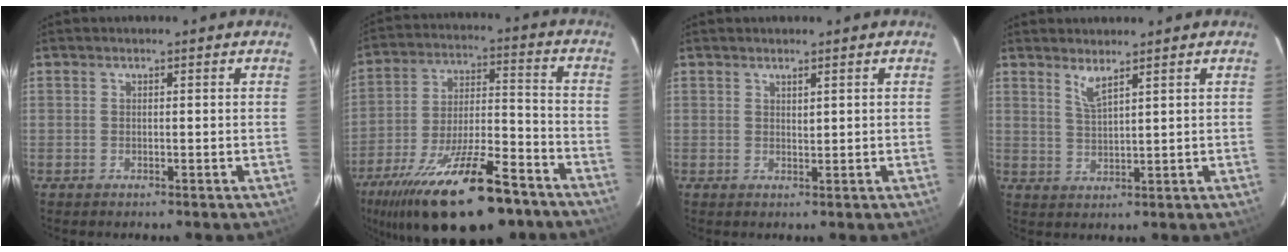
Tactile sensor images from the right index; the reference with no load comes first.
{"total": 24.3, "force": [-17.1, 7.4, 15.6], "torque": [-0.287, -0.031, -0.266]}
{"total": 0.9, "force": [0.7, 0.3, 0.6], "torque": [-0.009, 0.002, 0.013]}
{"total": 3.1, "force": [2.4, 0.2, 1.9], "torque": [-0.039, -0.003, 0.045]}